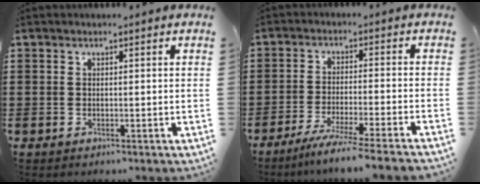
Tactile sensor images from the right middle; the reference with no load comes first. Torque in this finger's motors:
{"motor_torque": [1.20, -0.94, 0.23, 0.15]}